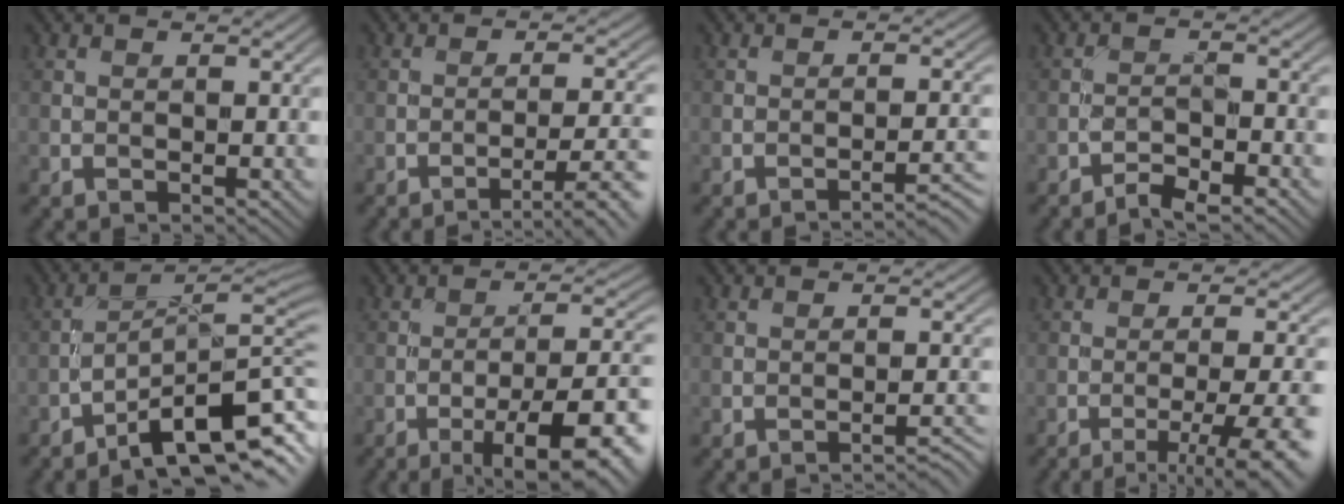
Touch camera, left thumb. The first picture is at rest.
{"total": 6.1, "force": [-3.4, 1.3, 4.9], "torque": [-0.080, 0.001, -0.045]}
{"total": 3.7, "force": [-2.7, 0.4, 2.5], "torque": [-0.037, 0.011, -0.046]}
{"total": 3.3, "force": [-2.9, 0.5, 1.6], "torque": [-0.031, 0.005, -0.056]}
{"total": 11.6, "force": [-7.5, 2.4, 8.5], "torque": [-0.137, -0.001, -0.125]}
{"total": 12.7, "force": [-6.5, 3.3, 10.4], "torque": [-0.153, 0.007, -0.090]}
{"total": 3.0, "force": [-2.5, 0.2, 1.7], "torque": [-0.026, 0.011, -0.041]}
{"total": 9.9, "force": [-5.8, 2.1, 7.8], "torque": [-0.121, -0.003, -0.071]}